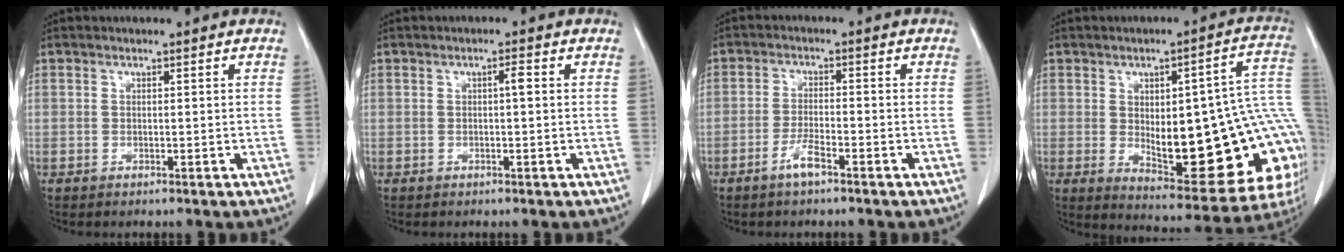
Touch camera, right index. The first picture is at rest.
{"total": 1.3, "force": [0.1, 0.1, 1.3], "torque": [-0.021, 0.004, 0.002]}
{"total": 3.5, "force": [-2.4, 0.4, 2.5], "torque": [-0.052, -0.001, -0.046]}
{"total": 24.5, "force": [-1.5, 7.2, 23.4], "torque": [-0.225, 0.023, 0.004]}